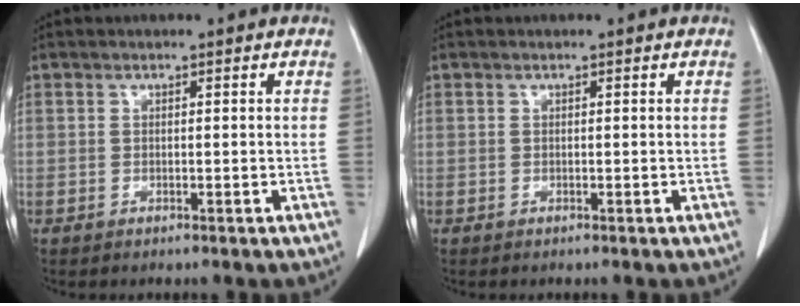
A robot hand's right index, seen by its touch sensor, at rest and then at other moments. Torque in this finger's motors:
{"motor_torque": [0.00, 0.00, 0.00, 0.00]}